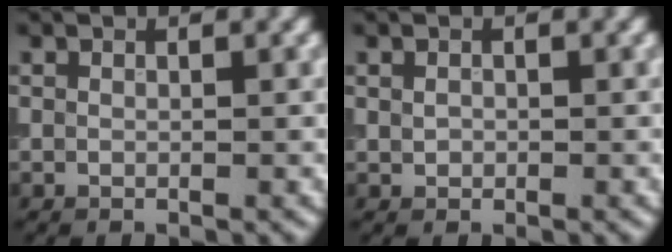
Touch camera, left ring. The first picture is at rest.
{"total": 0.7, "force": [-0.1, 0.6, 0.4], "torque": [-0.009, -0.001, -0.001]}